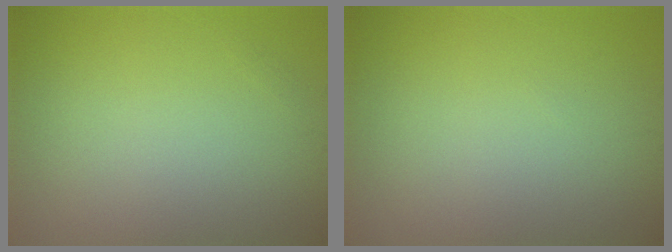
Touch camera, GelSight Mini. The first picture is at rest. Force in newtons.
{"total": 0.0}